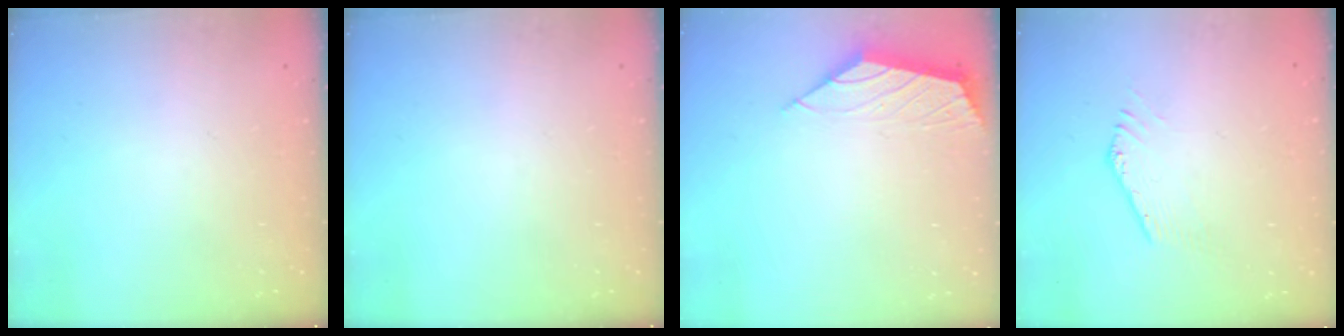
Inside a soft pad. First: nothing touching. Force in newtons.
{"total": 0.0}
{"total": 2.0, "press": 2.0, "slide": 0.5}
{"total": 1.5, "press": 1.5, "slide": 0.4}